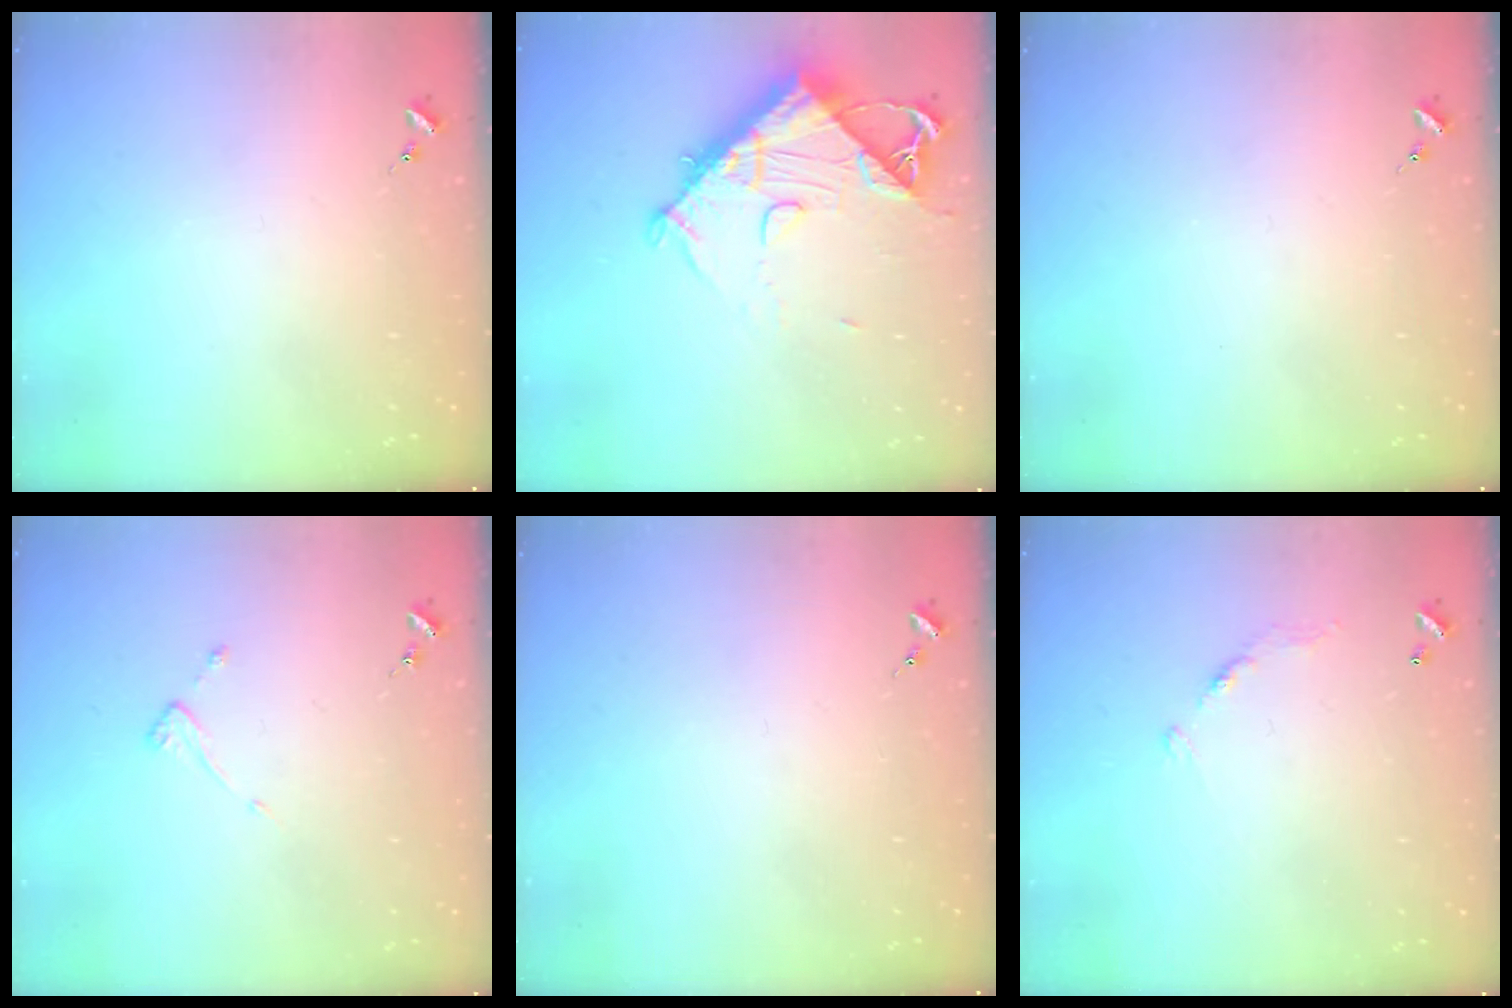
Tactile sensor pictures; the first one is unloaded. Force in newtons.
{"total": 12.5, "press": 12.5, "slide": 1.3}
{"total": 0.0}
{"total": 3.5, "press": 3.5, "slide": 0.3}
{"total": 0.0}
{"total": 6.0, "press": 6.0, "slide": 0.4}